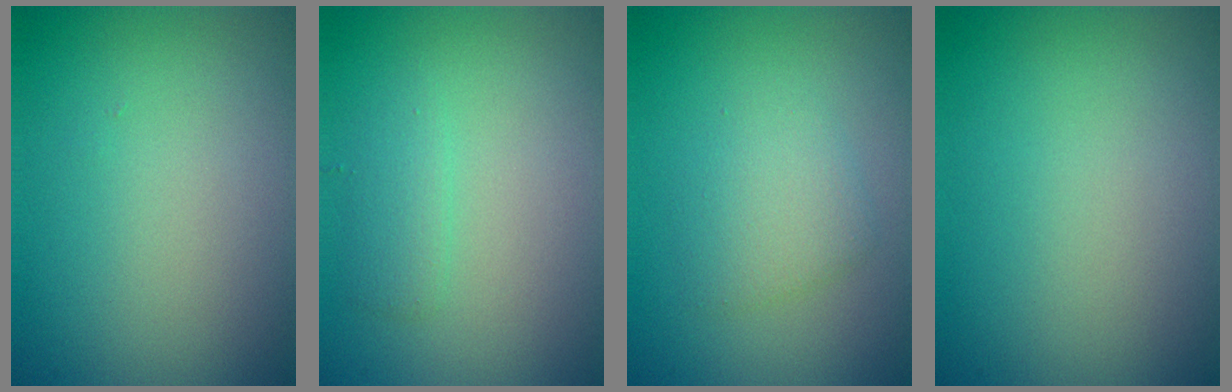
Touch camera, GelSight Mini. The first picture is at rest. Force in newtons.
{"total": 1.4, "press": 1.4, "slide": 0.1}
{"total": 2.4, "press": 2.4, "slide": 0.3}
{"total": 0.0}